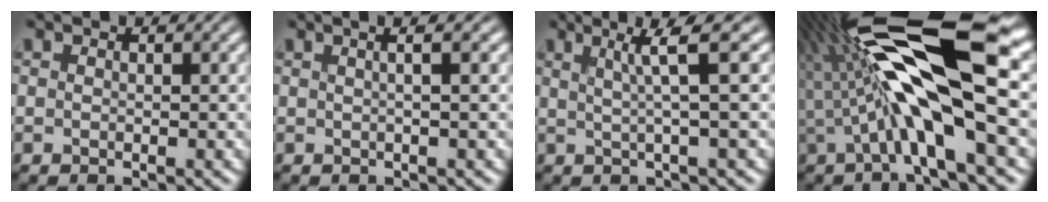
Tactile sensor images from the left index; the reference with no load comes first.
{"total": 2.6, "force": [1.0, 0.9, 2.2], "torque": [-0.017, 0.018, -0.008]}
{"total": 3.4, "force": [1.1, -0.1, 3.3], "torque": [-0.061, 0.011, 0.029]}
{"total": 13.2, "force": [0.9, 3.1, 12.8], "torque": [-0.234, 0.036, 0.013]}